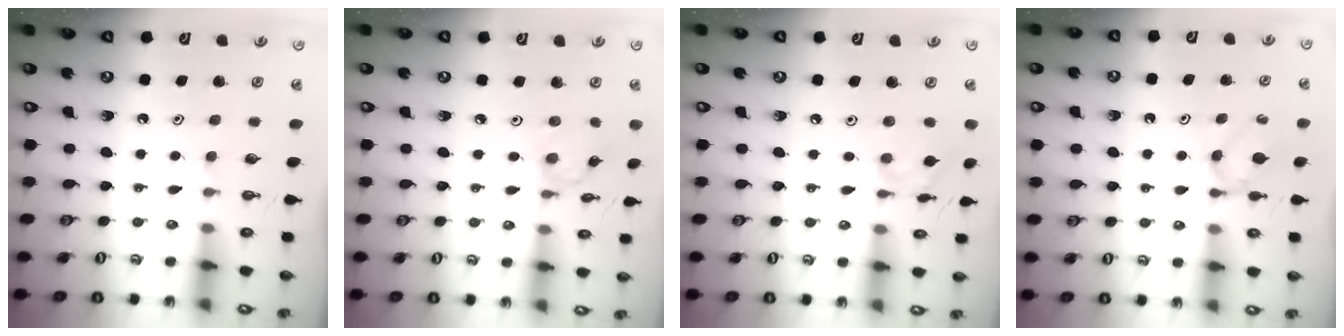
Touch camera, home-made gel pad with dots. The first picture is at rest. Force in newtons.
{"total": 1.4, "press": 1.3, "slide": 0.2}
{"total": 7.4, "press": 7.4, "slide": 0.4}
{"total": 3.0, "press": 2.9, "slide": 0.5}